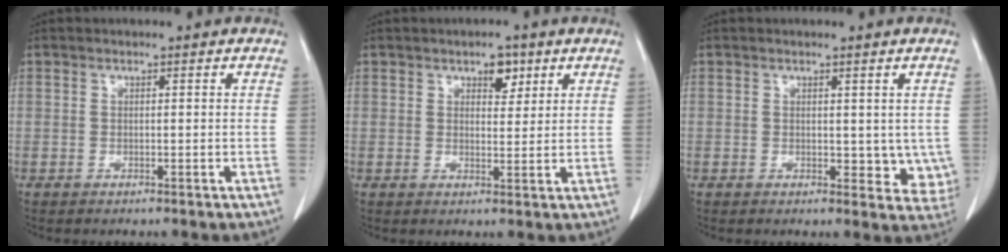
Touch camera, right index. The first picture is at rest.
{"total": 3.3, "force": [1.8, 1.8, 2.1], "torque": [-0.028, 0.003, 0.026]}
{"total": 5.1, "force": [0.2, 3.4, 3.8], "torque": [-0.023, -0.008, 0.003]}